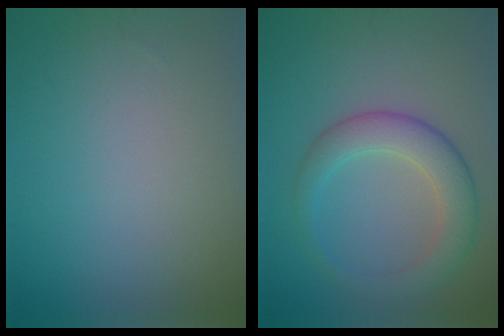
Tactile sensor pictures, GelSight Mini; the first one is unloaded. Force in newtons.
{"total": 4.7, "press": 4.7, "slide": 0.1}